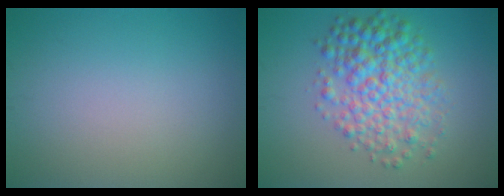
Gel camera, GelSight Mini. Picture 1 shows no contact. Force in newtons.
{"total": 6.0, "press": 6.0, "slide": 0.0}